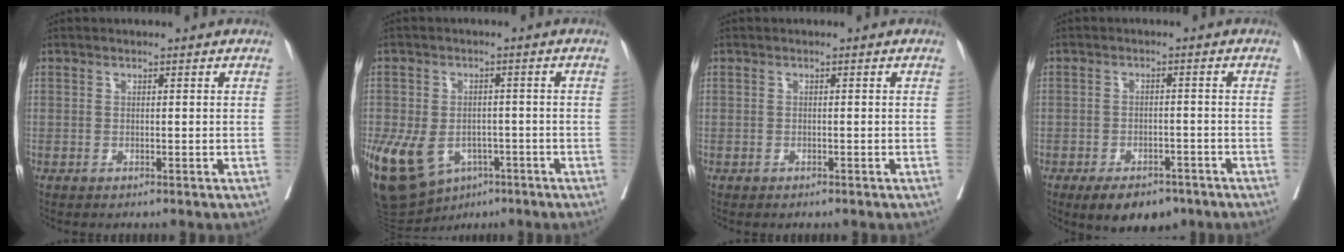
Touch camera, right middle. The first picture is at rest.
{"total": 14.7, "force": [-6.4, 10.1, 8.6], "torque": [-0.196, -0.006, -0.091]}
{"total": 0.0}
{"total": 7.5, "force": [-5.4, 3.6, 3.8], "torque": [-0.046, 0.001, -0.078]}